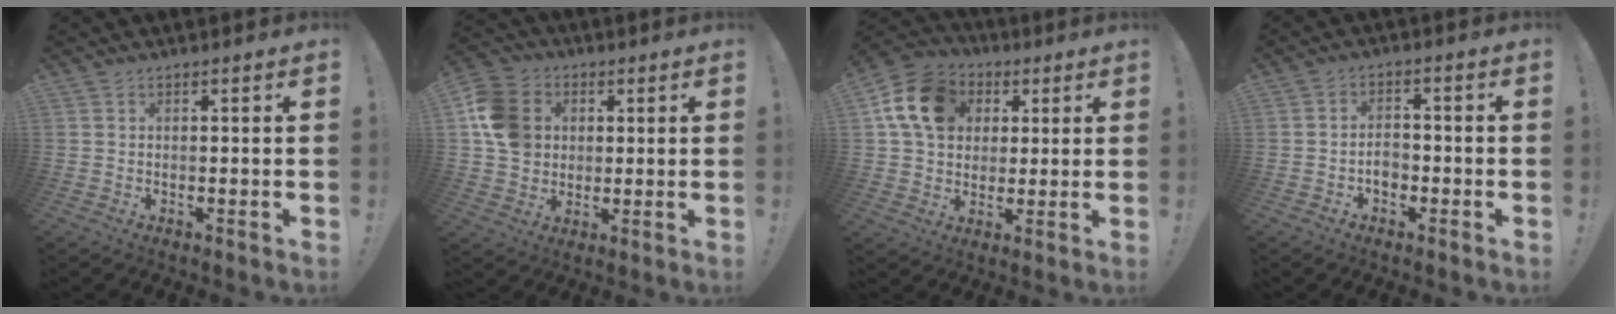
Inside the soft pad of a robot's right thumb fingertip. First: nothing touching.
{"total": 13.6, "force": [2.7, 11.5, 6.7], "torque": [-0.106, -0.001, 0.056]}
{"total": 15.9, "force": [5.1, 12.3, 8.7], "torque": [-0.136, -0.005, 0.101]}
{"total": 4.5, "force": [-1.8, 3.2, 2.7], "torque": [-0.030, 0.005, -0.033]}